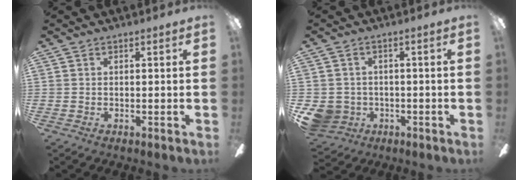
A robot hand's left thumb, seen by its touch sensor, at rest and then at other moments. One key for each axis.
{"total": 6.1, "fx": -1.7, "fy": 5.6, "fz": 1.7, "tx": -0.071, "ty": 0.007, "tz": -0.032}